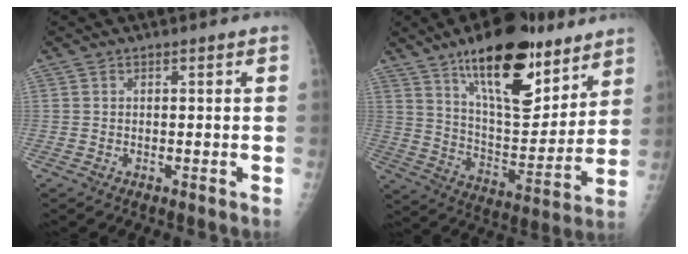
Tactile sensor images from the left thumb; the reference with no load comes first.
{"total": 22.6, "force": [14.2, 9.0, 15.1], "torque": [-0.190, -0.075, 0.232]}